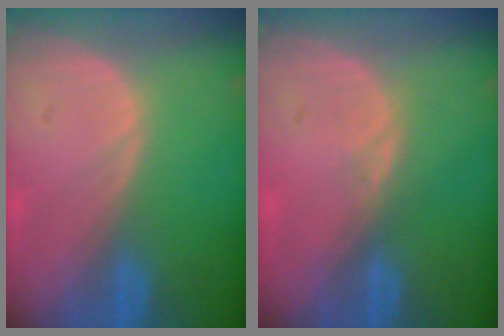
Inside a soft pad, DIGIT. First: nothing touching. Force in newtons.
{"total": 1.1, "press": 1.0, "slide": 0.5}